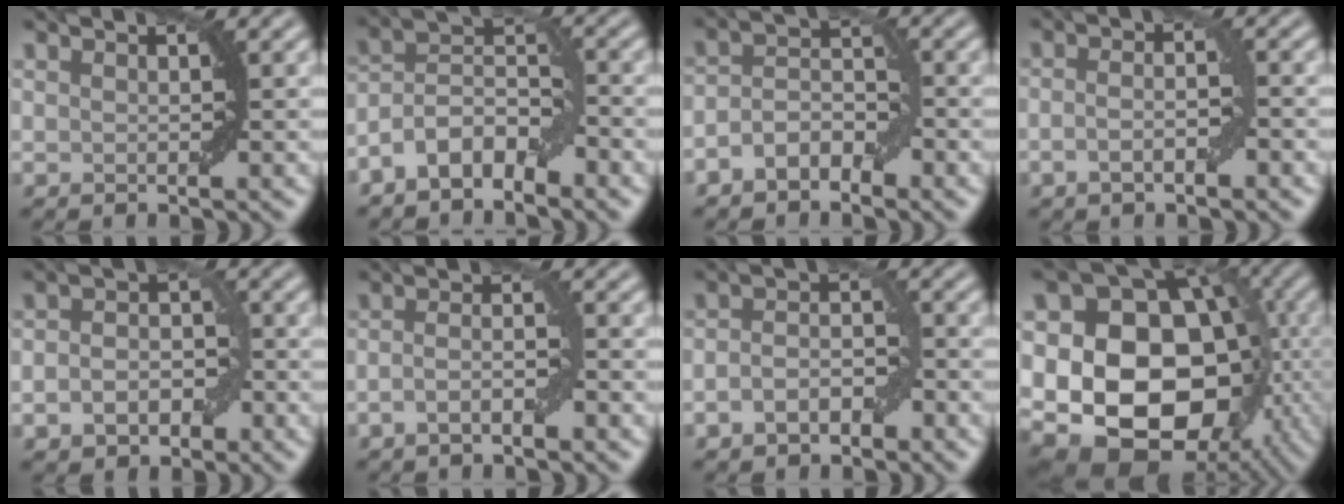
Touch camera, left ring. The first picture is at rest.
{"total": 5.2, "force": [-3.1, 2.5, 3.3], "torque": [-0.060, 0.010, -0.066]}
{"total": 3.4, "force": [-1.8, 1.9, 2.1], "torque": [-0.041, 0.010, -0.035]}
{"total": 2.6, "force": [-0.9, 0.7, 2.3], "torque": [-0.044, 0.002, -0.018]}
{"total": 3.9, "force": [-1.2, 2.7, 2.5], "torque": [-0.037, 0.000, -0.026]}
{"total": 2.4, "force": [-1.1, 0.5, 2.1], "torque": [-0.041, 0.006, -0.026]}
{"total": 3.4, "force": [-1.5, 1.9, 2.4], "torque": [-0.043, 0.004, -0.030]}
{"total": 18.1, "force": [-2.0, 14.3, 10.9], "torque": [-0.131, -0.012, -0.031]}